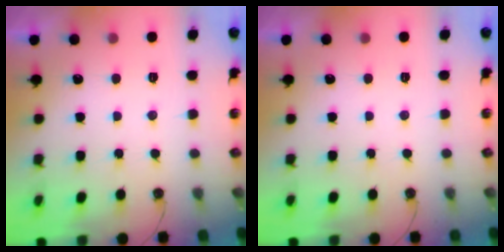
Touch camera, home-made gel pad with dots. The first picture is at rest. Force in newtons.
{"total": 0.0}